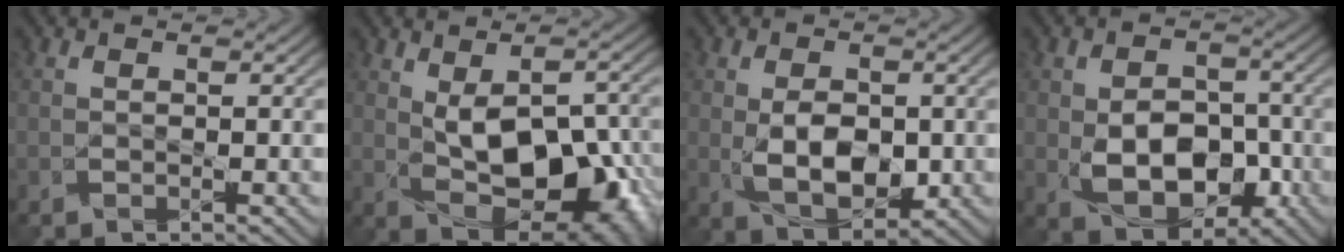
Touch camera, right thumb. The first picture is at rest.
{"total": 10.9, "force": [-0.6, 6.1, 8.9], "torque": [-0.152, -0.018, 0.006]}
{"total": 6.7, "force": [-0.5, 4.2, 5.2], "torque": [-0.105, -0.010, -0.009]}
{"total": 8.8, "force": [-2.1, 6.0, 6.1], "torque": [-0.108, -0.013, -0.041]}